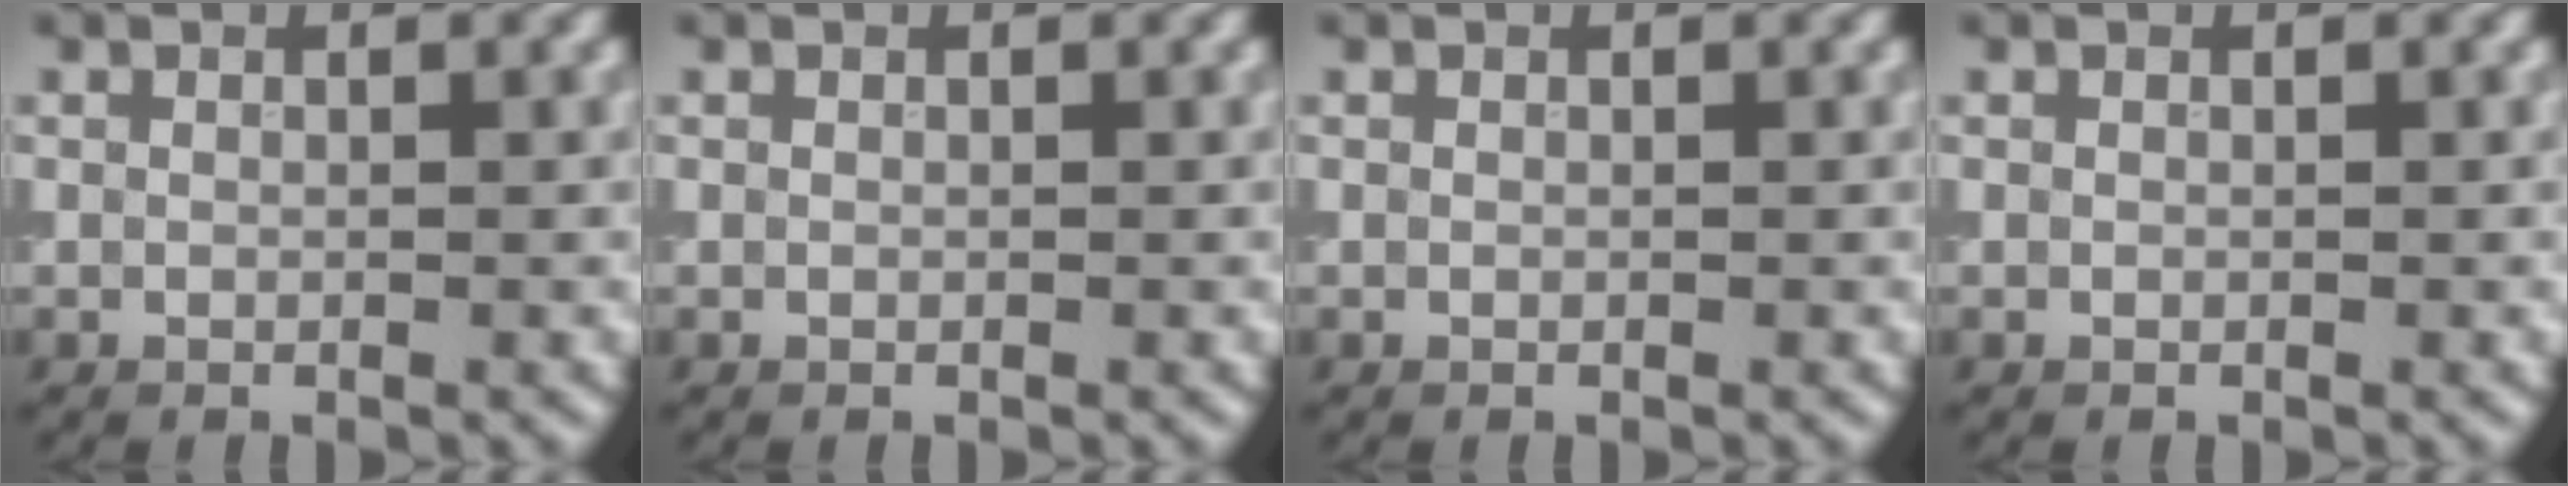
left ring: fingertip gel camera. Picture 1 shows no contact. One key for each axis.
{"total": 0.0}
{"total": 0.0}
{"total": 0.0}